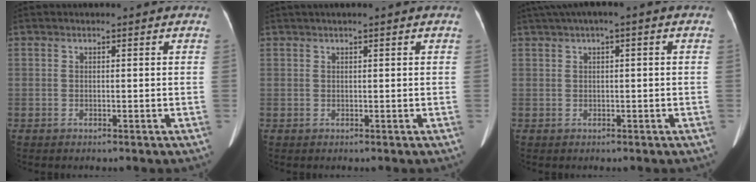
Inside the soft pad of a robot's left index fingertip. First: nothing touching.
{"total": 1.4, "force": [0.9, -0.2, 1.0], "torque": [-0.018, 0.019, 0.019]}
{"total": 3.9, "force": [1.5, 0.5, 3.6], "torque": [-0.070, 0.026, 0.027]}